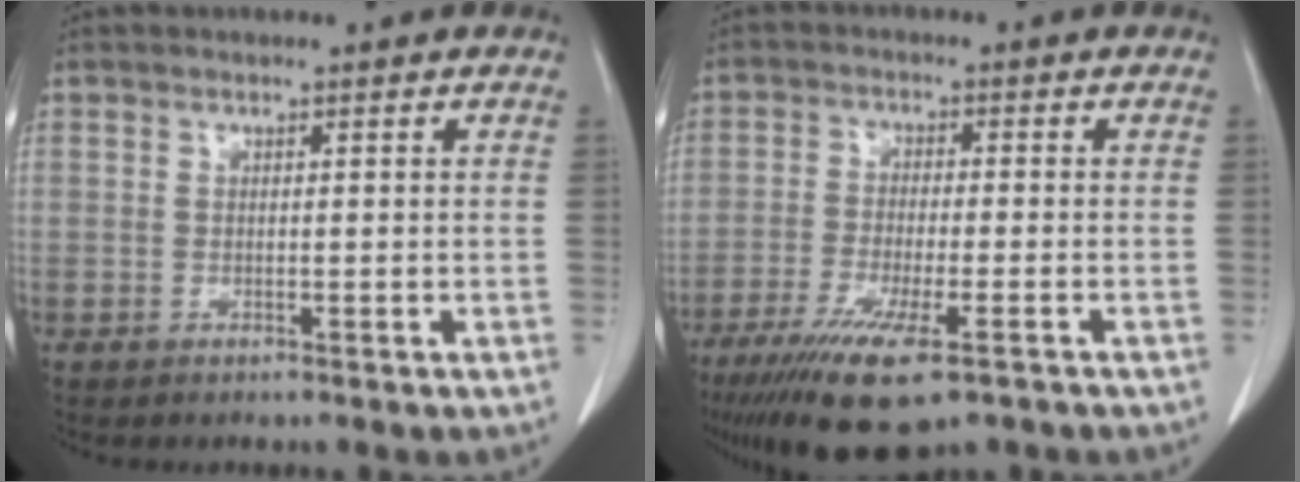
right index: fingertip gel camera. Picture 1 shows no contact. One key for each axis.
{"total": 12.3, "fx": -7.8, "fy": 2.4, "fz": 9.2, "tx": -0.167, "ty": -0.034, "tz": -0.125}